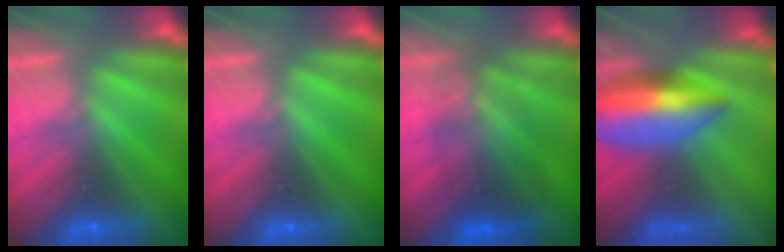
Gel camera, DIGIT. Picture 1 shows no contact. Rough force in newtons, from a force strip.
{"total": 0.0}
{"total": 3.6}
{"total": 7.3}